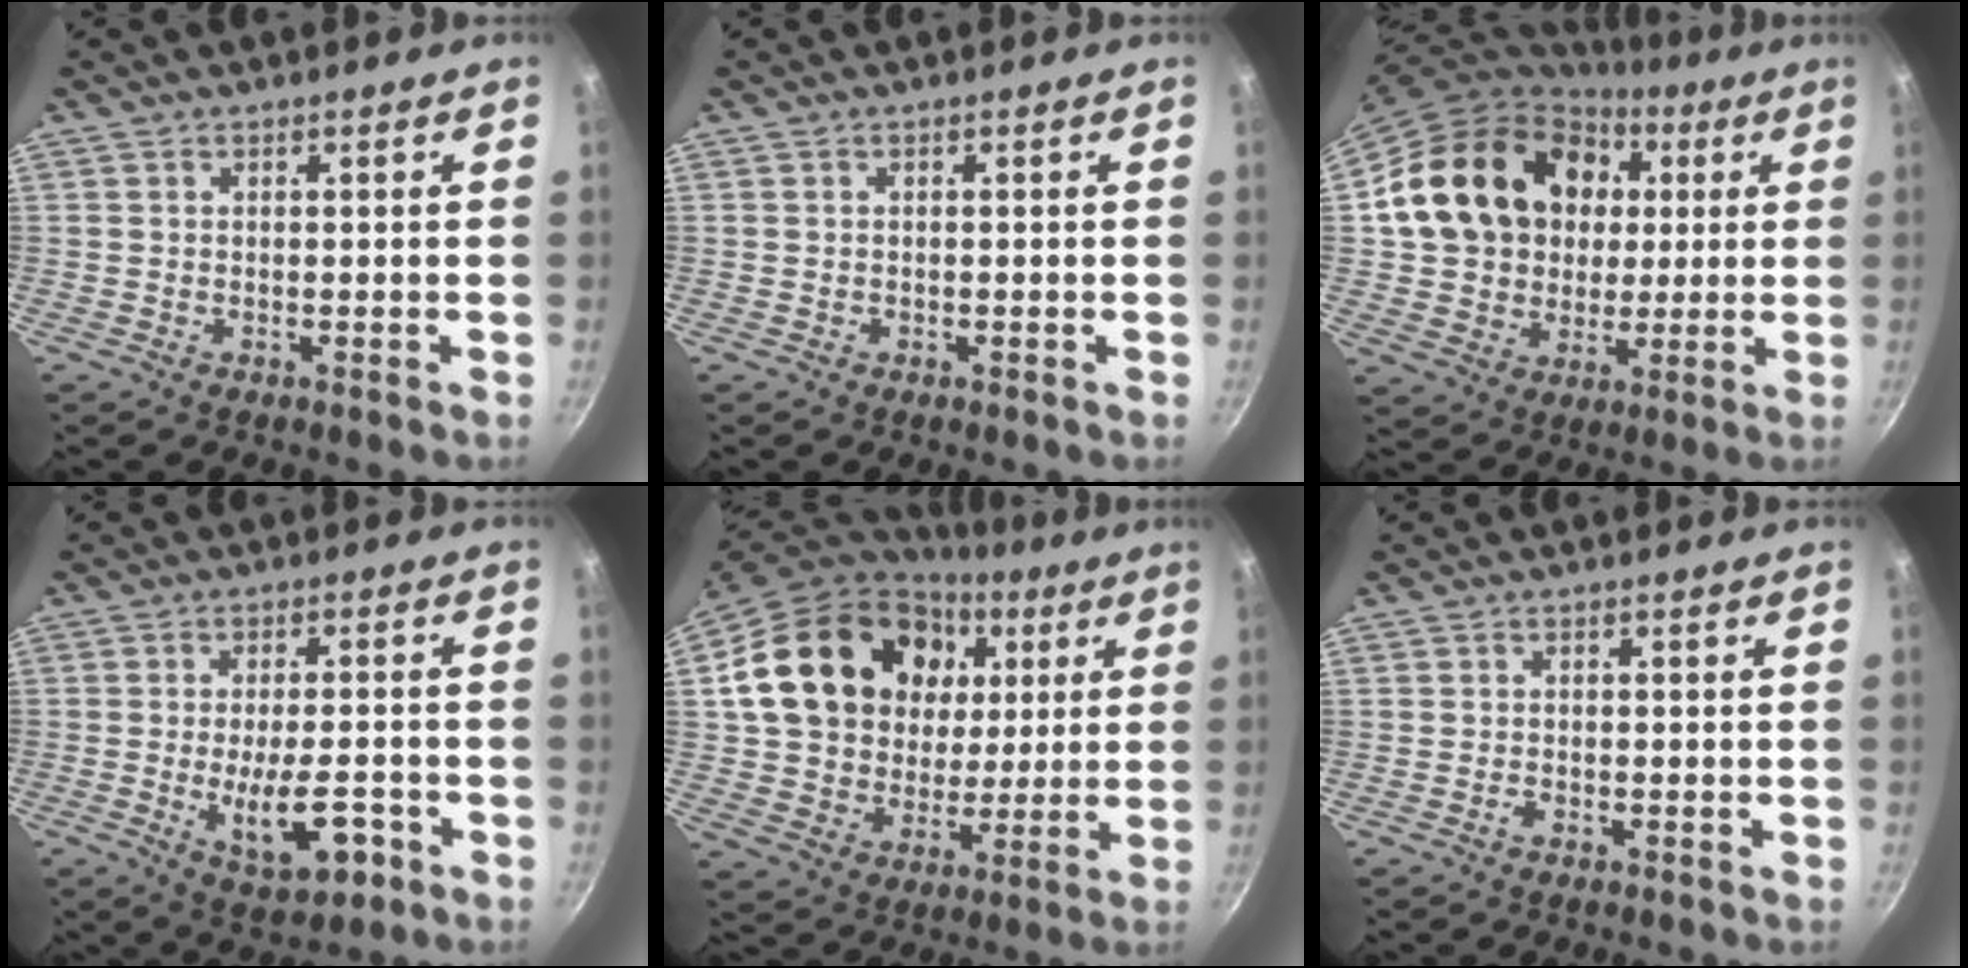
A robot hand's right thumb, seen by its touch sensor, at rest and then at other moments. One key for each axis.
{"total": 0.0}
{"total": 21.9, "fx": 4.6, "fy": 17.9, "fz": 11.8, "tx": -0.188, "ty": 0.021, "tz": 0.085}
{"total": 10.7, "fx": -3.4, "fy": 4.7, "fz": 9.0, "tx": -0.120, "ty": 0.009, "tz": -0.044}
{"total": 25.6, "fx": 7.1, "fy": 19.6, "fz": 14.7, "tx": -0.249, "ty": 0.013, "tz": 0.127}
{"total": 0.9, "fx": -0.6, "fy": 0.4, "fz": 0.6, "tx": -0.014, "ty": 0.004, "tz": -0.014}